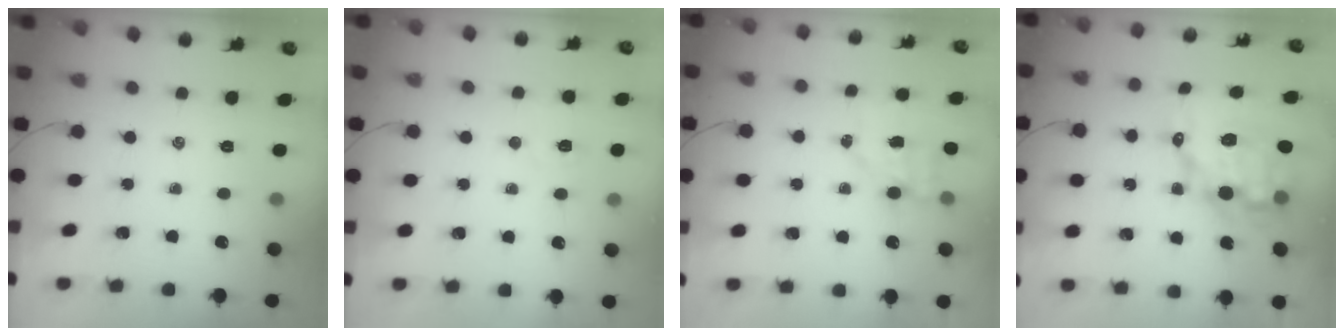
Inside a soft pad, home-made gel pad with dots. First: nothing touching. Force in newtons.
{"total": 5.0, "press": 4.9, "slide": 1.0}
{"total": 4.5, "press": 4.5, "slide": 0.6}
{"total": 13.9, "press": 13.5, "slide": 3.0}